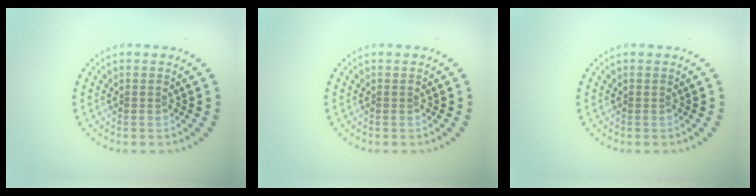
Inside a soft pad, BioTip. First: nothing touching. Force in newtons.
{"total": 0.0}
{"total": 0.0}